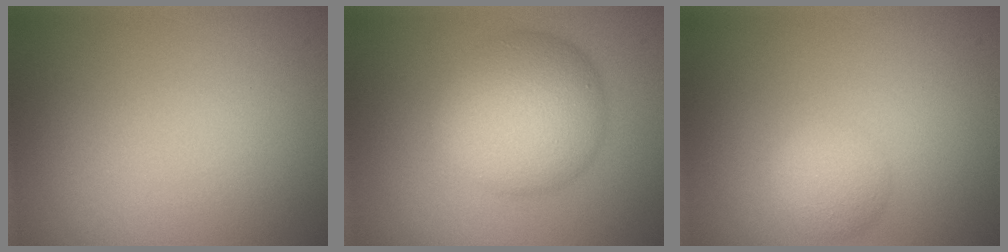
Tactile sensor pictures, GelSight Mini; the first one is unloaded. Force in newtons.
{"total": 7.5, "press": 7.5, "slide": 0.0}
{"total": 2.2, "press": 2.2, "slide": 0.1}